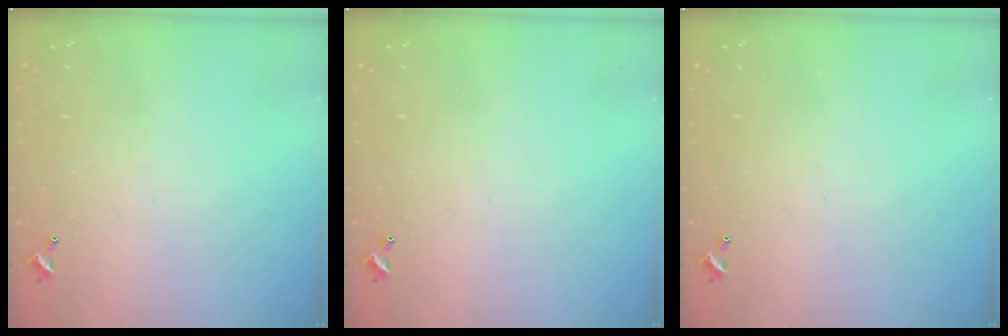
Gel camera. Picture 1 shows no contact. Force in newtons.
{"total": 0.0}
{"total": 0.0}